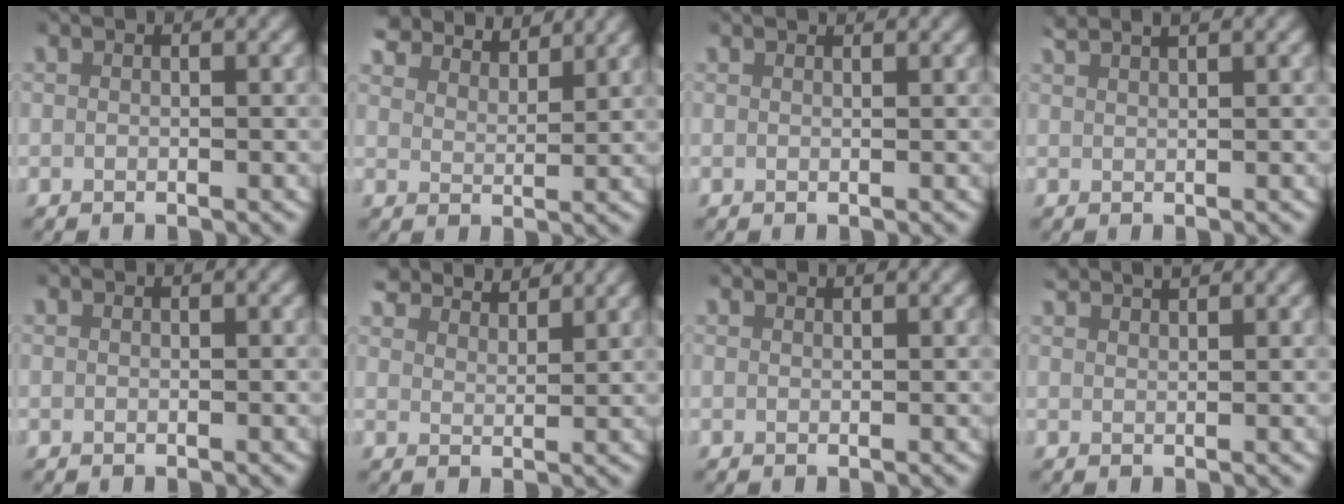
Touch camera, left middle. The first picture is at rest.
{"total": 4.9, "force": [4.5, 1.0, 1.7], "torque": [-0.033, 0.004, 0.076]}
{"total": 0.9, "force": [0.9, 0.0, 0.2], "torque": [0.006, 0.002, 0.011]}
{"total": 2.4, "force": [2.1, 0.3, 1.0], "torque": [-0.024, 0.007, 0.037]}
{"total": 0.0}
{"total": 4.2, "force": [4.0, 0.6, 1.2], "torque": [-0.022, 0.003, 0.069]}
{"total": 0.7, "force": [0.7, -0.1, 0.1], "torque": [0.007, 0.002, 0.011]}
{"total": 2.1, "force": [2.0, 0.0, 0.5], "torque": [-0.011, 0.003, 0.036]}